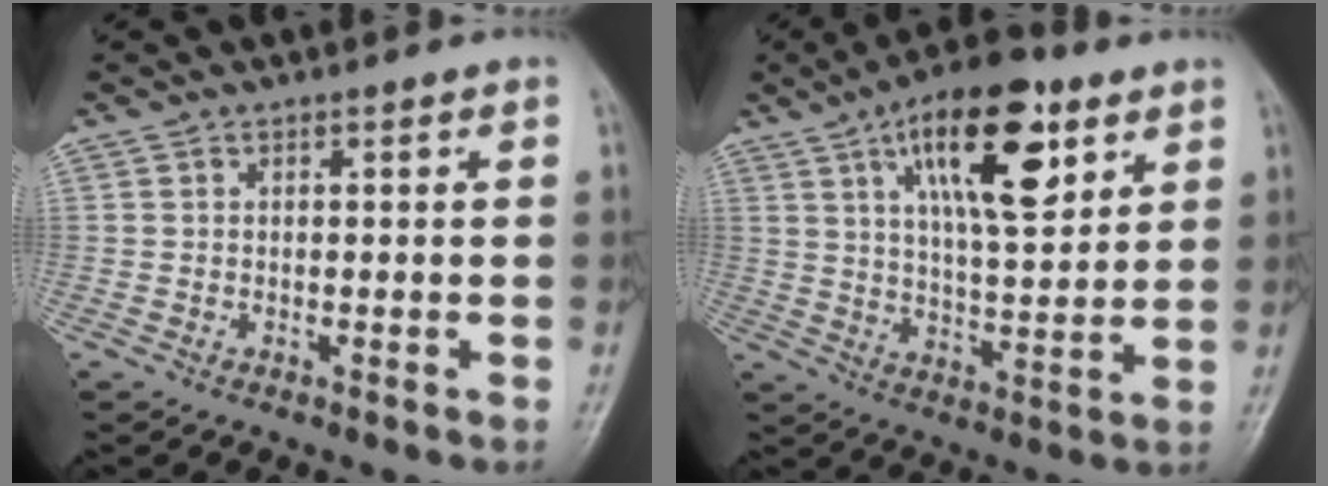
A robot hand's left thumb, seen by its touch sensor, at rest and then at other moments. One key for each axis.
{"total": 17.1, "fx": 8.0, "fy": 6.8, "fz": 13.5, "tx": -0.185, "ty": -0.027, "tz": 0.128}